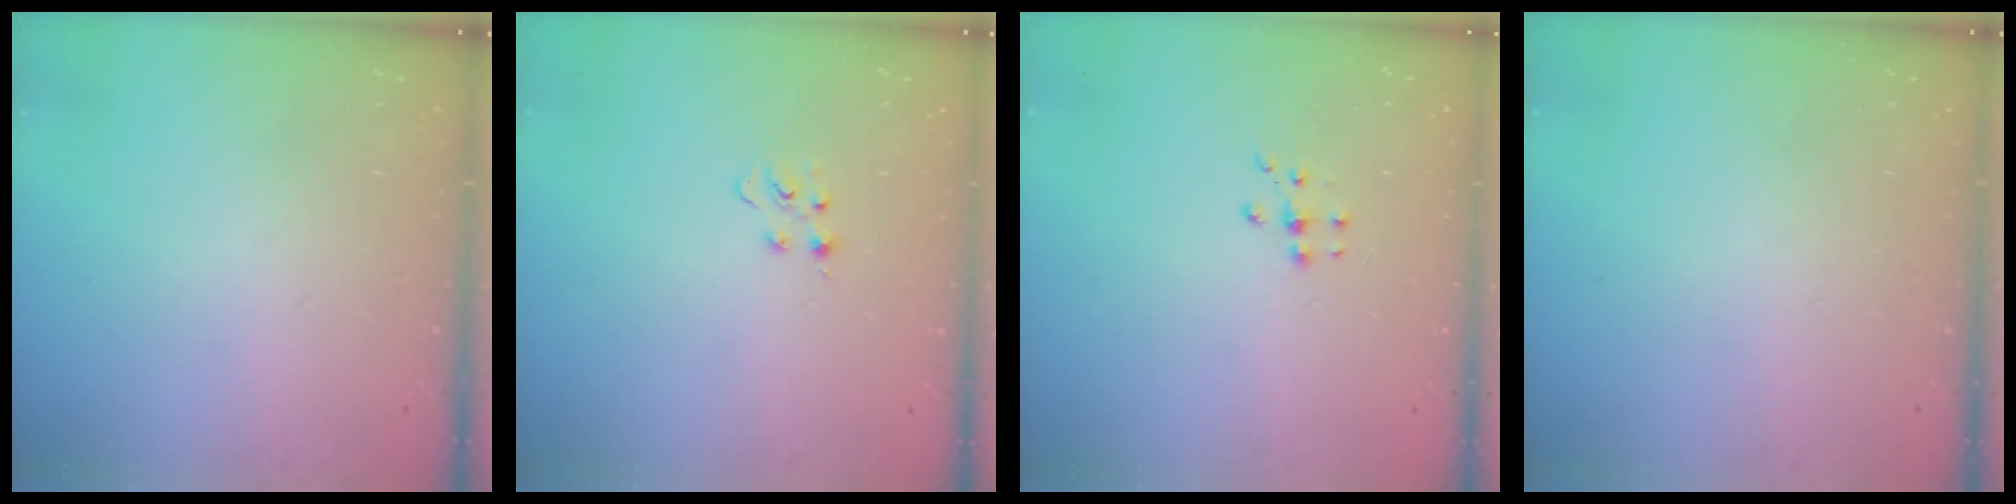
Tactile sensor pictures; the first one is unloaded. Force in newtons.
{"total": 3.4, "press": 3.4, "slide": 0.4}
{"total": 5.0, "press": 5.0, "slide": 0.7}
{"total": 0.0}